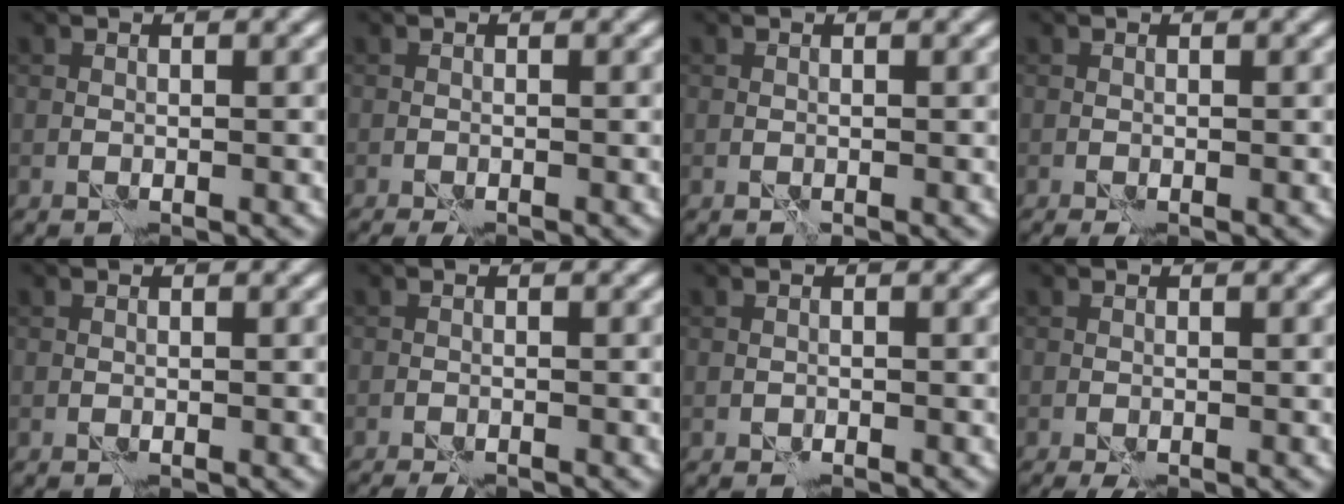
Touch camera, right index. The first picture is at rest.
{"total": 1.6, "force": [-1.4, 0.2, 0.9], "torque": [-0.017, -0.002, -0.021]}
{"total": 0.0}
{"total": 0.7, "force": [-0.4, 0.2, 0.6], "torque": [-0.013, -0.004, -0.006]}
{"total": 0.0}
{"total": 2.2, "force": [-1.9, 0.3, 1.1], "torque": [-0.028, -0.001, -0.032]}
{"total": 2.4, "force": [0.8, -1.5, -1.7], "torque": [0.036, 0.001, 0.008]}
{"total": 1.2, "force": [-0.9, 0.2, 0.8], "torque": [-0.015, -0.002, -0.012]}